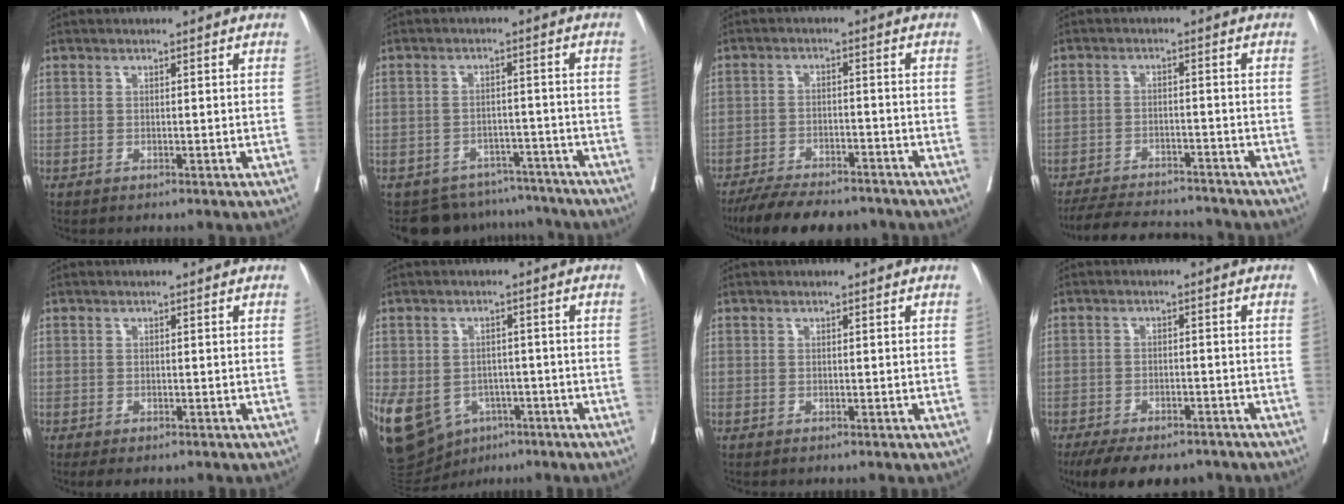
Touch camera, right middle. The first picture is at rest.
{"total": 10.1, "force": [-9.1, 4.4, 0.1], "torque": [0.007, 0.024, -0.112]}
{"total": 13.1, "force": [-11.4, 3.3, 5.5], "torque": [-0.084, -0.003, -0.166]}
{"total": 12.4, "force": [-11.5, 2.5, 3.9], "torque": [-0.067, 0.000, -0.163]}
{"total": 1.6, "force": [-0.9, 0.9, 1.0], "torque": [-0.014, -0.002, -0.007]}
{"total": 16.8, "force": [-7.0, 12.7, 8.4], "torque": [-0.215, 0.005, -0.095]}
{"total": 0.0}
{"total": 12.5, "force": [-9.8, 5.2, 5.8], "torque": [-0.098, -0.002, -0.136]}